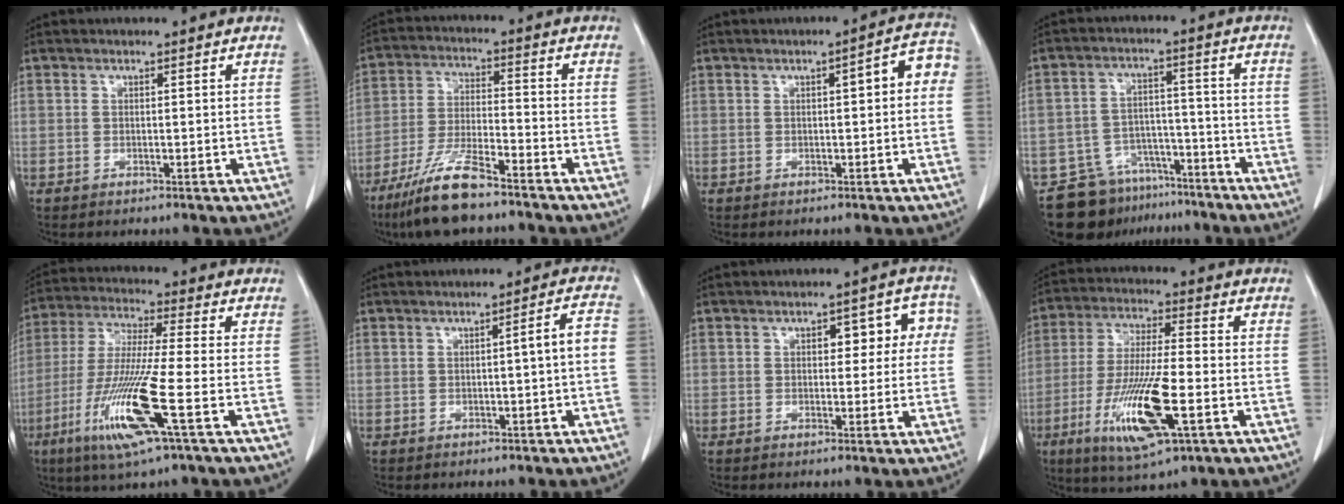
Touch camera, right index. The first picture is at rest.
{"total": 10.3, "force": [-7.9, 1.3, 6.6], "torque": [-0.133, -0.025, -0.151]}
{"total": 4.9, "force": [0.6, 1.2, 4.7], "torque": [-0.056, 0.027, 0.002]}
{"total": 10.7, "force": [-8.3, 6.5, 1.8], "torque": [-0.021, 0.038, -0.128]}
{"total": 14.3, "force": [-5.5, -0.2, 13.2], "torque": [-0.277, -0.027, -0.109]}
{"total": 3.5, "force": [-0.4, -0.1, 3.5], "torque": [-0.048, 0.011, -0.005]}
{"total": 6.1, "force": [1.3, 3.2, 5.1], "torque": [-0.046, 0.034, 0.014]}
{"total": 14.6, "force": [-5.2, 2.1, 13.5], "torque": [-0.268, -0.025, -0.091]}